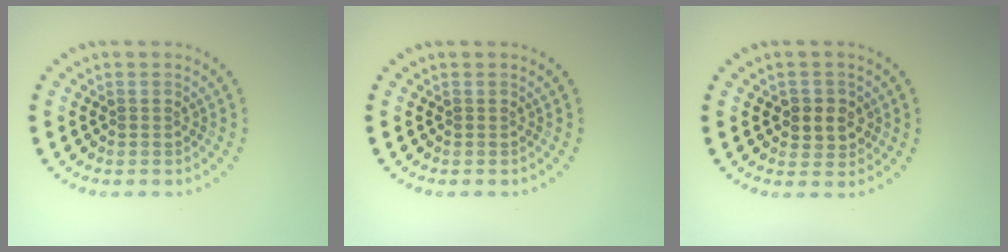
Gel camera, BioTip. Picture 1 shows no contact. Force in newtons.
{"total": 0.0}
{"total": 2.6, "press": 2.5, "slide": 0.9}